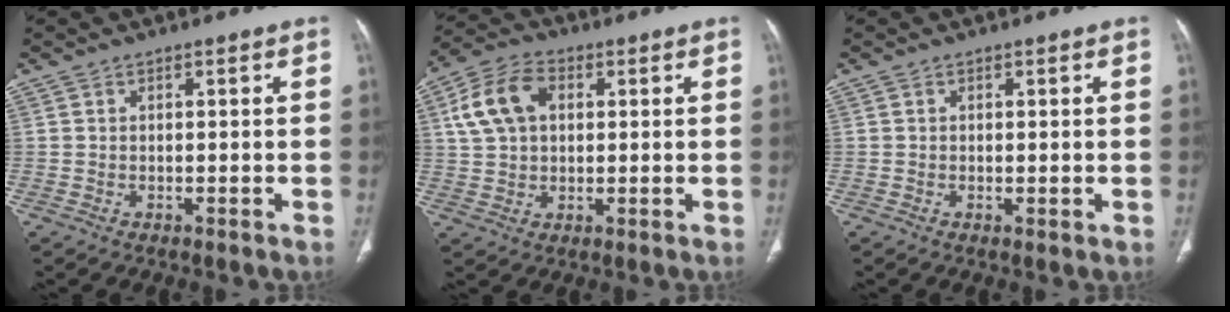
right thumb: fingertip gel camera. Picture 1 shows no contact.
{"total": 10.6, "force": [2.8, 7.2, 7.3], "torque": [-0.135, 0.016, 0.048]}
{"total": 0.6, "force": [0.0, 0.2, 0.6], "torque": [-0.014, -0.005, 0.000]}